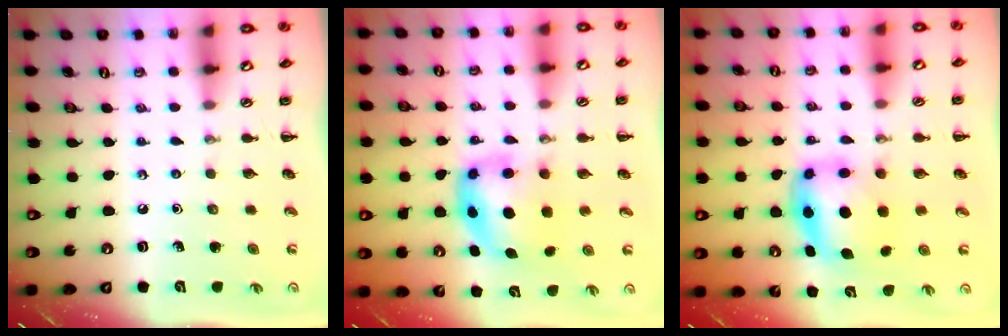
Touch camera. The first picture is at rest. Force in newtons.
{"total": 5.8, "press": 5.7, "slide": 1.0}
{"total": 5.6, "press": 5.5, "slide": 1.2}